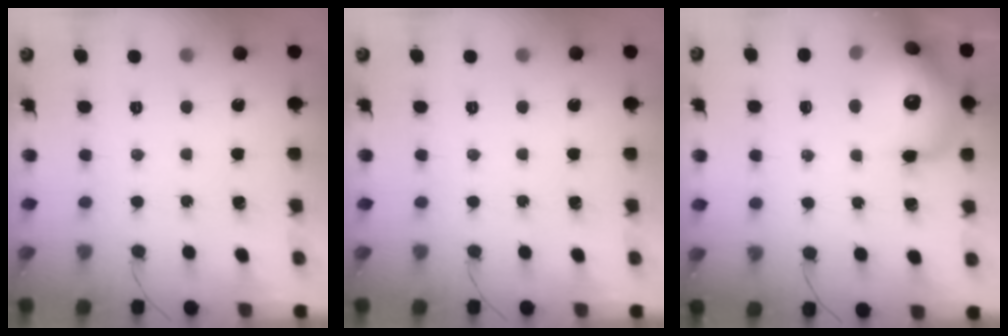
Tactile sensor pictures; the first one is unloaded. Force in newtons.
{"total": 0.0}
{"total": 19.7, "press": 19.6, "slide": 2.8}